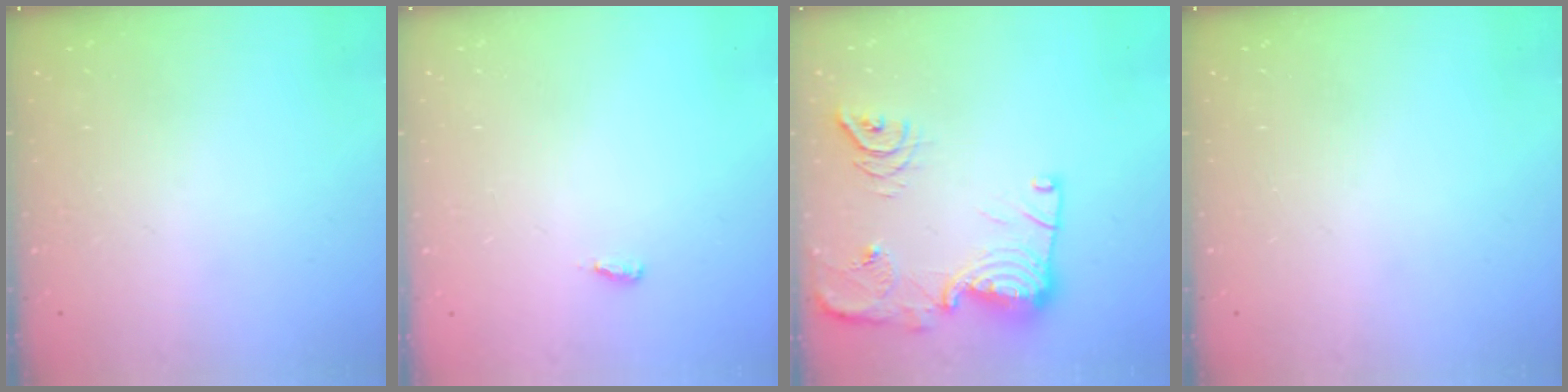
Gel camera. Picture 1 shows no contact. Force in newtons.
{"total": 2.6, "press": 2.4, "slide": 1.0}
{"total": 18.6, "press": 18.6, "slide": 1.1}
{"total": 0.0}